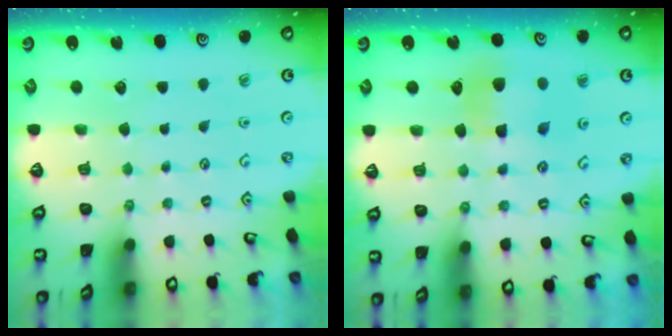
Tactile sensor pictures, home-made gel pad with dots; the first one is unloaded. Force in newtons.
{"total": 6.5, "press": 6.5, "slide": 0.5}